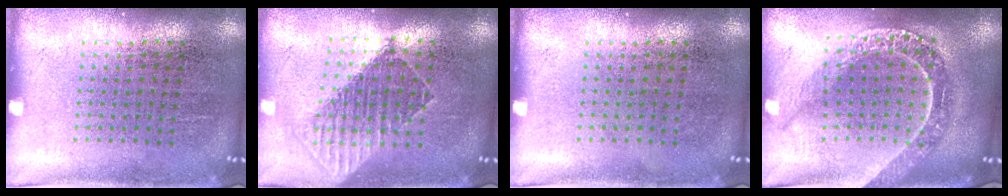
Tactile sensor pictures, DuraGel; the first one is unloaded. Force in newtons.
{"total": 1.7, "press": 1.5, "slide": 0.9}
{"total": 0.0}
{"total": 2.4, "press": 2.0, "slide": 1.3}